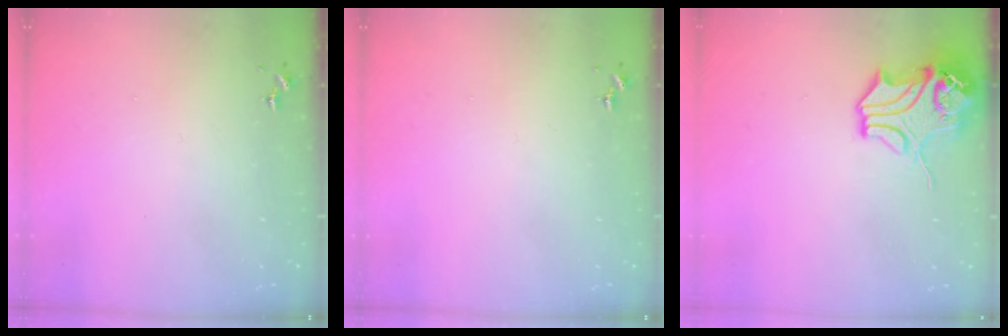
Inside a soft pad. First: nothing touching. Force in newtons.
{"total": 0.0}
{"total": 13.8, "press": 13.7, "slide": 2.0}